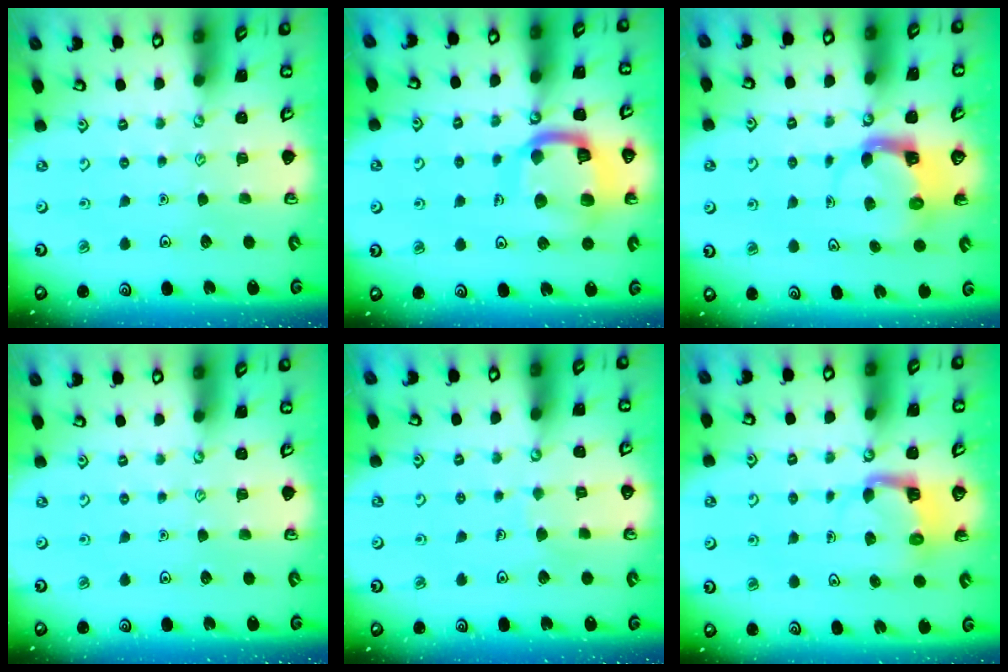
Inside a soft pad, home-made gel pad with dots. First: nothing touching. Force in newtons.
{"total": 16.5, "press": 16.4, "slide": 1.8}
{"total": 4.0, "press": 4.0, "slide": 0.5}
{"total": 0.0}
{"total": 4.4, "press": 4.4, "slide": 0.4}
{"total": 4.6, "press": 4.5, "slide": 0.4}